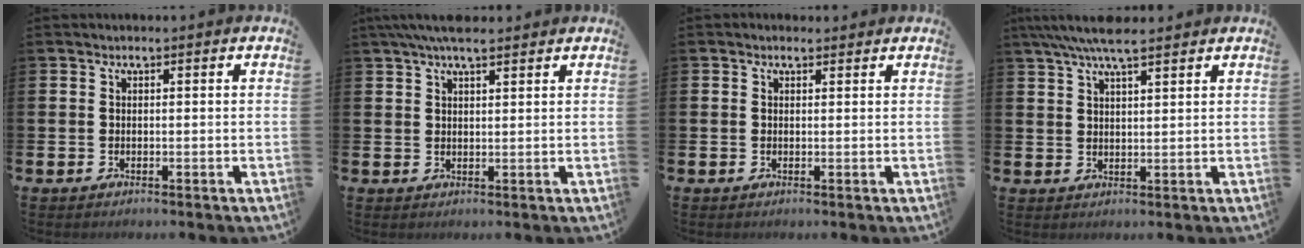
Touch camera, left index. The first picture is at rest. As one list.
[{"total": 4.9, "force": [4.0, 1.2, 2.6], "torque": [-0.051, -0.009, 0.070]}, {"total": 0.8, "force": [0.5, 0.4, 0.4], "torque": [0.001, 0.003, 0.007]}, {"total": 5.8, "force": [4.8, 1.2, 3.0], "torque": [-0.061, -0.013, 0.085]}]